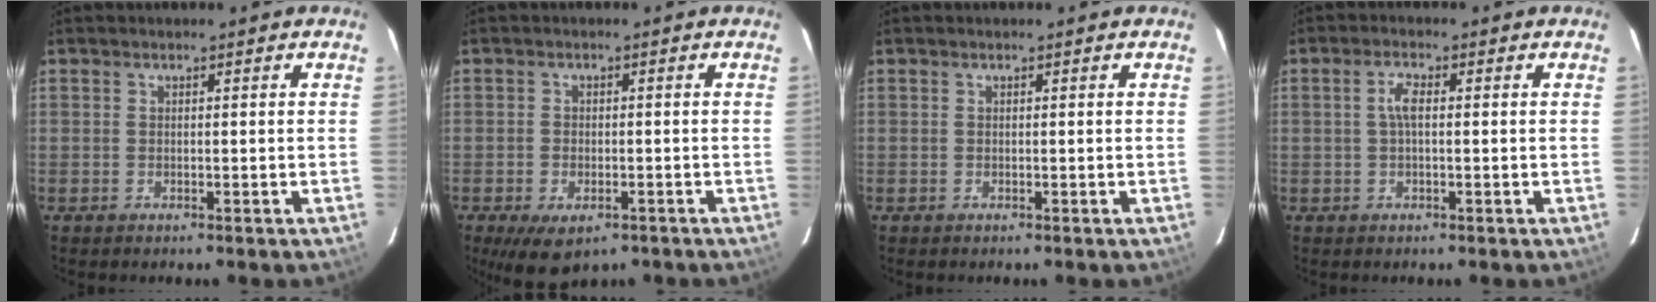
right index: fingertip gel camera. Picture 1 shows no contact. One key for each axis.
{"total": 7.2, "fx": -4.1, "fy": 3.9, "fz": 4.6, "tx": -0.090, "ty": -0.020, "tz": -0.060}
{"total": 0.0}
{"total": 2.7, "fx": 0.1, "fy": 0.9, "fz": 2.5, "tx": -0.053, "ty": 0.007, "tz": 0.002}